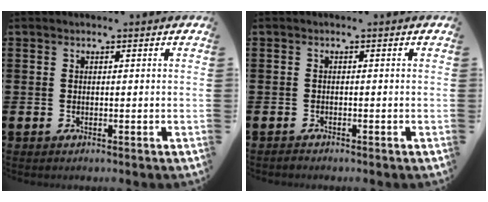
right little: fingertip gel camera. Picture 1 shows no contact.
{"total": 0.5, "force": [-0.5, 0.1, 0.0], "torque": [-0.001, -0.001, -0.011]}